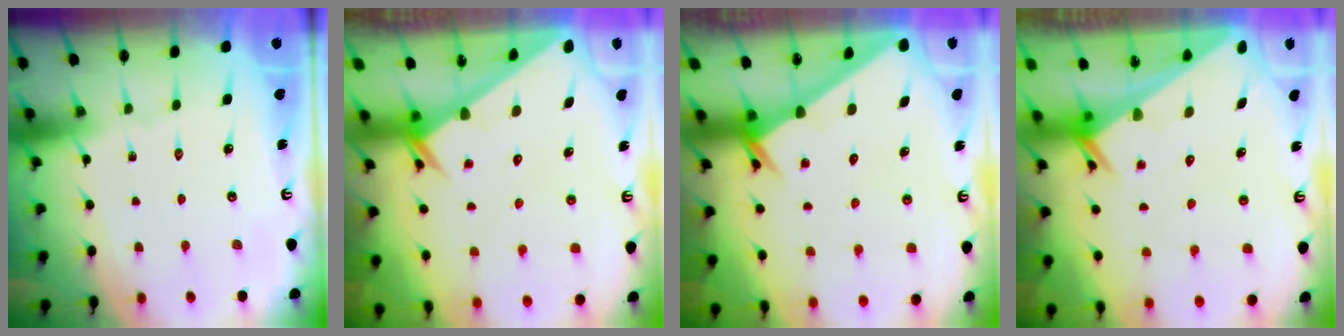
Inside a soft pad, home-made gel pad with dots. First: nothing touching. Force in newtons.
{"total": 2.5, "press": 2.5, "slide": 0.1}
{"total": 2.6, "press": 2.6, "slide": 0.1}
{"total": 2.7, "press": 2.7, "slide": 0.1}